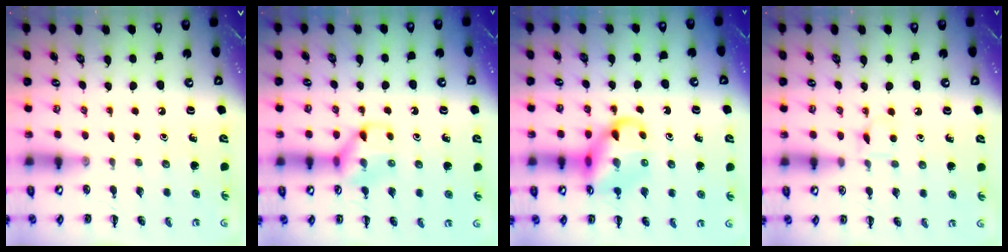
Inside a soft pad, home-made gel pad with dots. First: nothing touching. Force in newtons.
{"total": 9.6, "press": 9.6, "slide": 0.3}
{"total": 14.2, "press": 14.0, "slide": 2.4}
{"total": 3.7, "press": 3.5, "slide": 1.2}